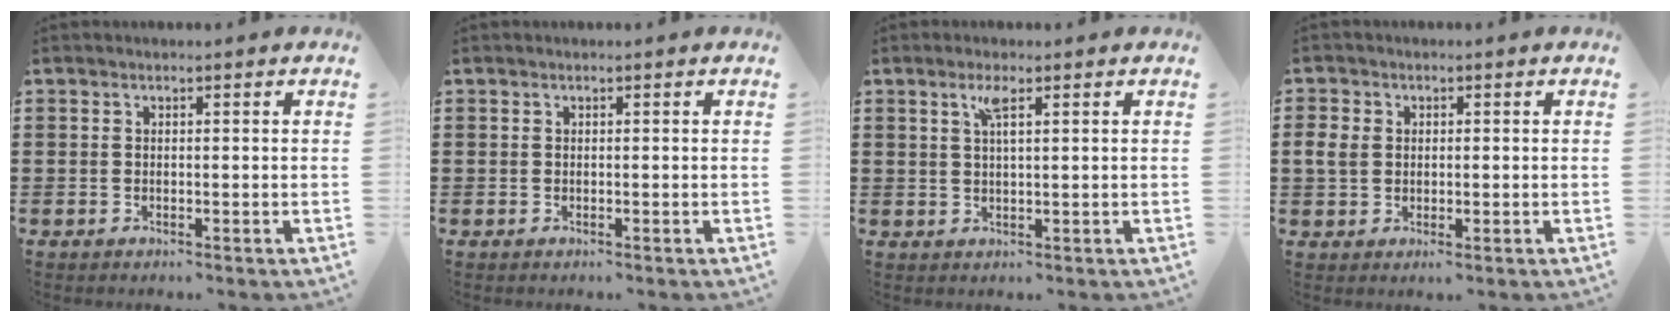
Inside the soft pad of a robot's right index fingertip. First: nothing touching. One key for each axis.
{"total": 0.0}
{"total": 2.6, "fx": 1.4, "fy": 0.4, "fz": 2.2, "tx": -0.048, "ty": 0.003, "tz": 0.022}
{"total": 3.0, "fx": 0.1, "fy": 2.3, "fz": 1.8, "tx": -0.050, "ty": 0.007, "tz": -0.002}